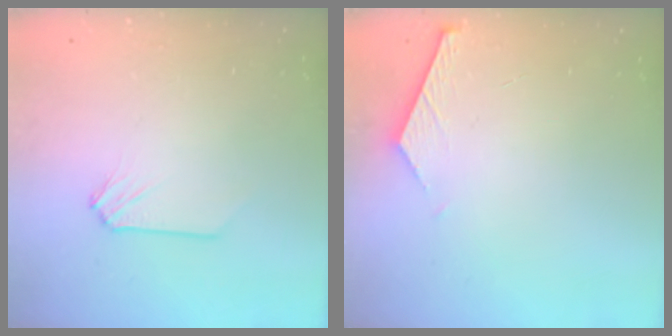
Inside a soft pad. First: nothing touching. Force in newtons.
{"total": 4.0, "press": 4.0, "slide": 0.3}